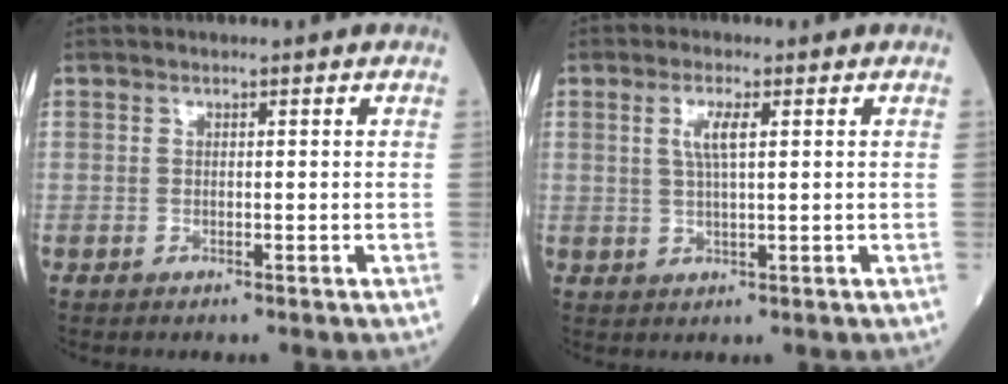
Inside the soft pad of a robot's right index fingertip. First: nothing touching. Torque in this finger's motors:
{"motor_torque": [0.78, 0.17, 0.38, 0.10]}